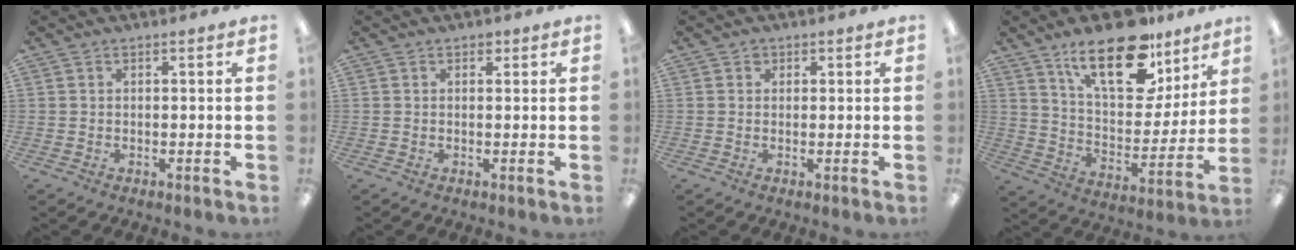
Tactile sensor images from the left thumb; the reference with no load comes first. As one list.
[{"total": 1.3, "force": [0.7, 0.9, 0.5], "torque": [-0.002, 0.000, 0.011]}, {"total": 1.2, "force": [0.4, 1.1, 0.3], "torque": [0.001, 0.001, 0.005]}, {"total": 21.8, "force": [14.1, 10.0, 13.3], "torque": [-0.209, -0.075, 0.241]}]